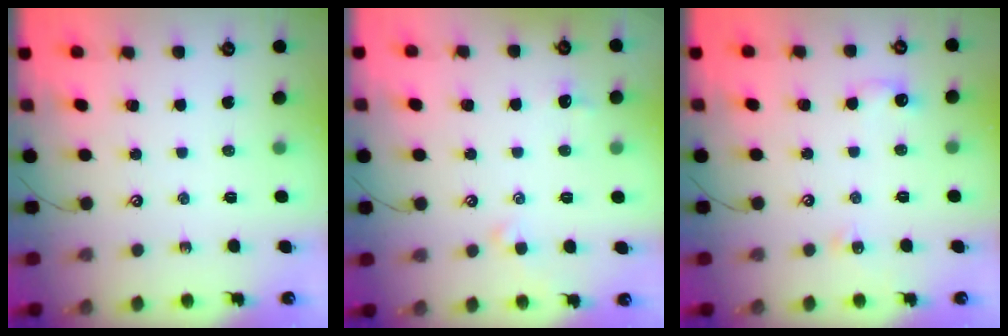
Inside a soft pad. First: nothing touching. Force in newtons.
{"total": 1.2, "press": 1.1, "slide": 0.4}
{"total": 5.4, "press": 5.3, "slide": 0.6}